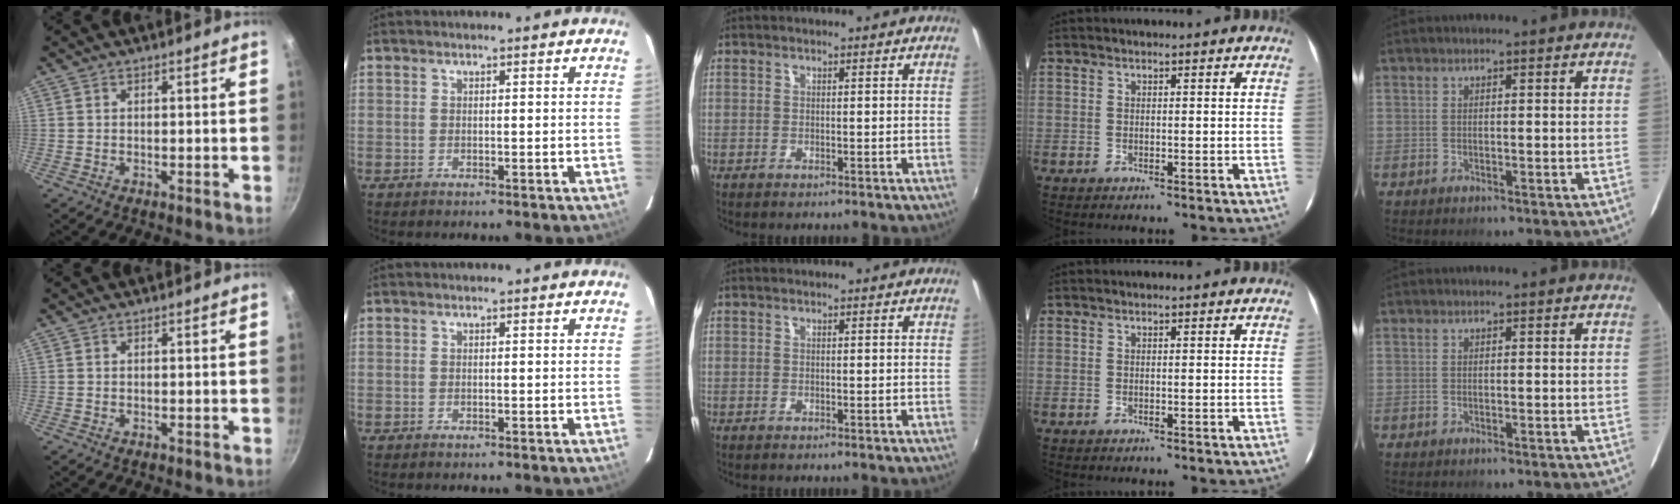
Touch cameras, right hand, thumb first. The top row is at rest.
{}